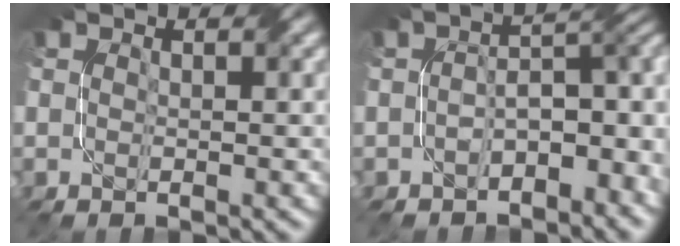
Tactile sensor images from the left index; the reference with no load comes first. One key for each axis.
{"total": 5.9, "fx": -2.3, "fy": 3.0, "fz": 4.5, "tx": -0.052, "ty": 0.009, "tz": -0.045}